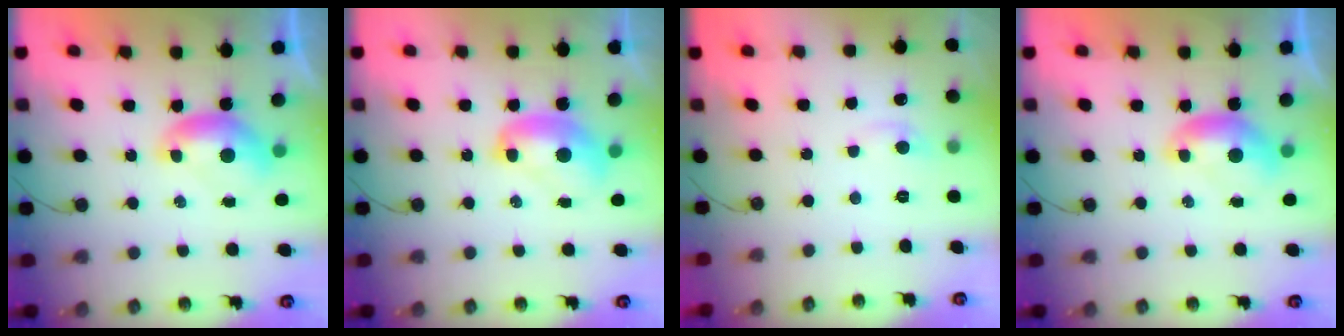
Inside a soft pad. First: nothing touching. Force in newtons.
{"total": 2.4, "press": 2.4, "slide": 0.3}
{"total": 0.8, "press": 0.4, "slide": 0.6}
{"total": 0.0}